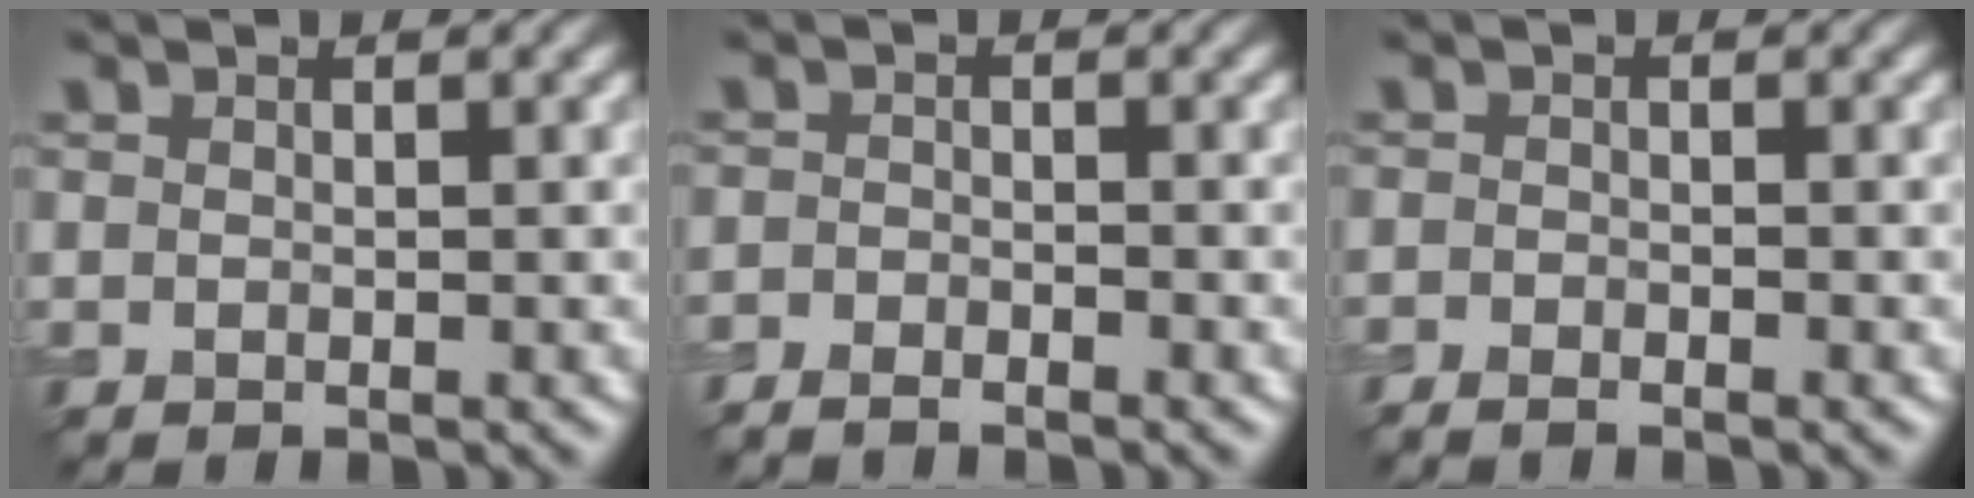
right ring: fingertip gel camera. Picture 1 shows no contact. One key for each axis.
{"total": 2.2, "fx": -2.0, "fy": 0.3, "fz": 0.8, "tx": -0.018, "ty": 0.002, "tz": -0.040}
{"total": 1.5, "fx": -1.3, "fy": 0.2, "fz": 0.7, "tx": -0.016, "ty": -0.001, "tz": -0.024}